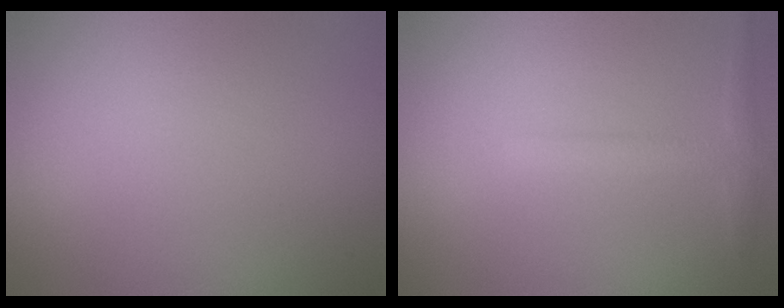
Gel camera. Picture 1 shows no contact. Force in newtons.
{"total": 2.1, "press": 2.1, "slide": 0.1}